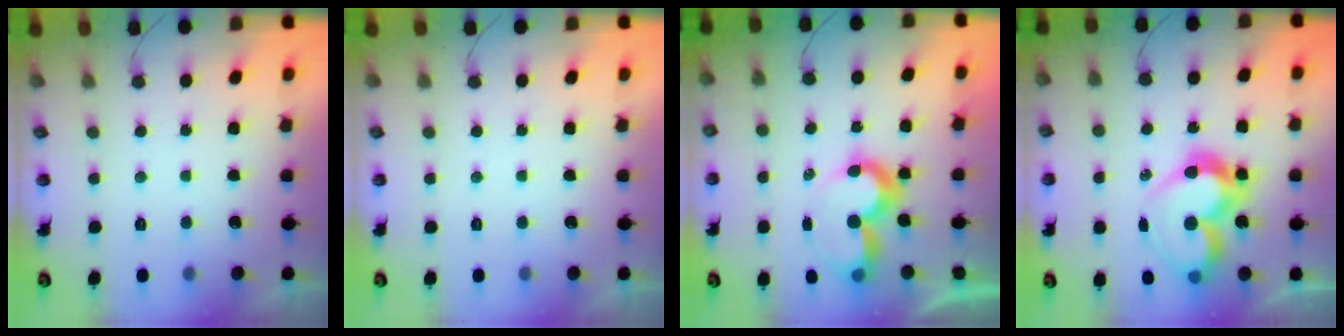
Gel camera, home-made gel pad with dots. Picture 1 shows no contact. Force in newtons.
{"total": 0.0}
{"total": 9.5, "press": 9.5, "slide": 0.9}
{"total": 16.7, "press": 16.4, "slide": 3.3}